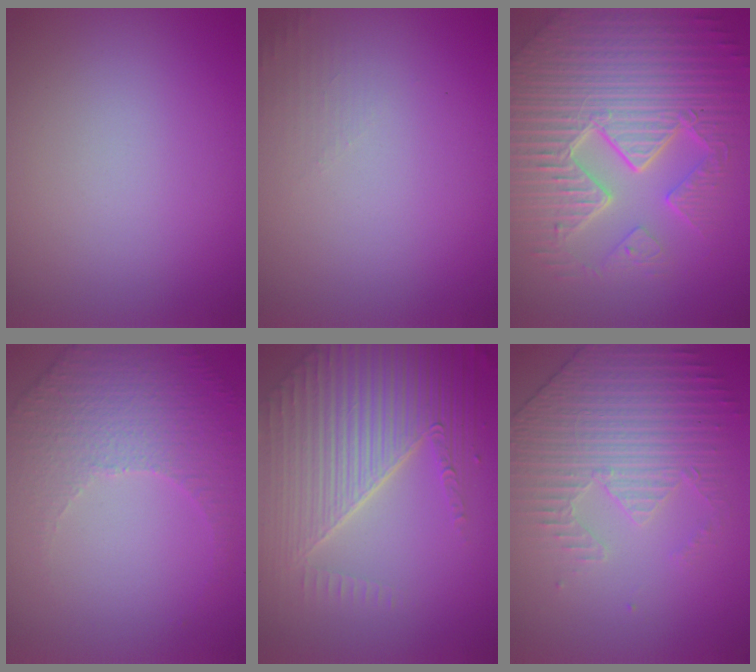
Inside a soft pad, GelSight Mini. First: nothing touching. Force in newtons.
{"total": 1.1, "press": 1.1, "slide": 0.3}
{"total": 11.2, "press": 7.2, "slide": 8.6}
{"total": 5.2, "press": 3.6, "slide": 3.8}
{"total": 8.4, "press": 5.6, "slide": 6.2}
{"total": 4.4, "press": 3.8, "slide": 2.3}